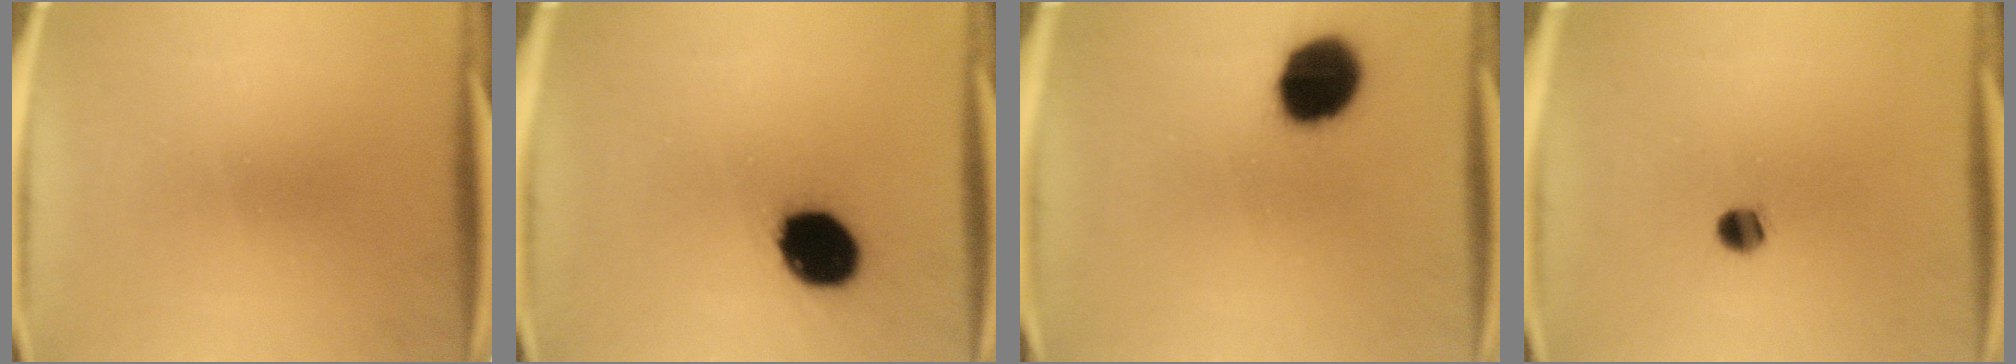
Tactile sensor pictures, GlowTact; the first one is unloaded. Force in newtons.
{"total": 14.4}
{"total": 14.3}
{"total": 3.2}